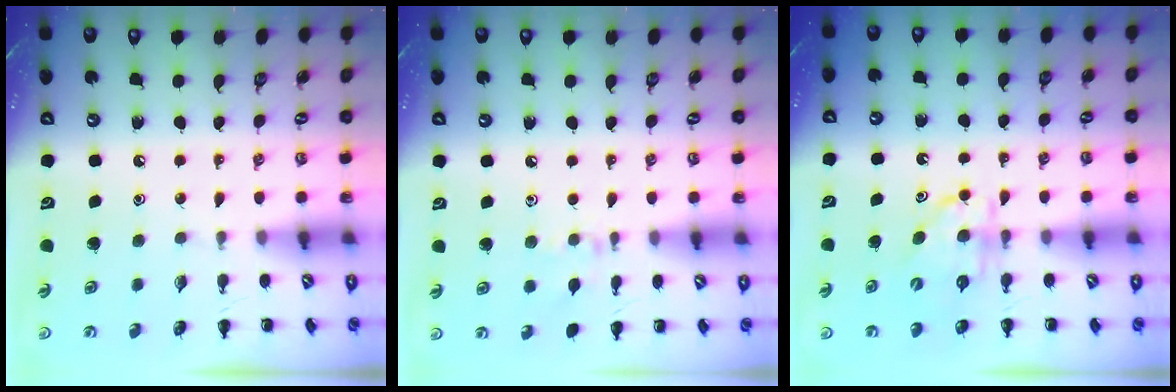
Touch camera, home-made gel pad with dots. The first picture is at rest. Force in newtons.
{"total": 5.7, "press": 5.5, "slide": 1.4}
{"total": 6.1, "press": 6.1, "slide": 0.5}